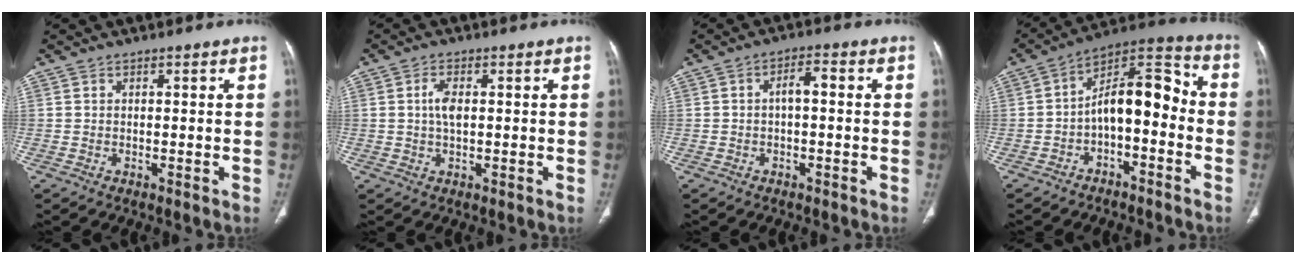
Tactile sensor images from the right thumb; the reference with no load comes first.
{"total": 3.4, "force": [0.5, 1.6, 3.0], "torque": [-0.062, 0.003, 0.008]}
{"total": 3.2, "force": [-0.2, 1.4, 2.9], "torque": [-0.044, 0.016, -0.007]}
{"total": 12.9, "force": [-3.0, 6.6, 10.7], "torque": [-0.152, 0.072, -0.054]}